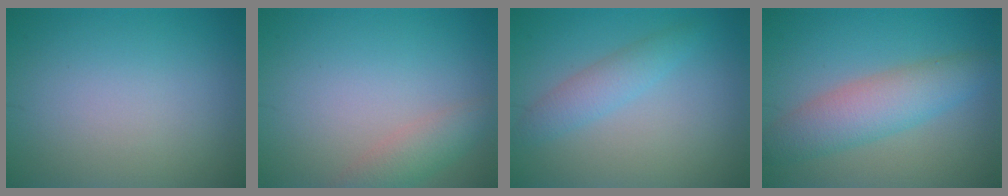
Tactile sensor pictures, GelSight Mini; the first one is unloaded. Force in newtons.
{"total": 2.5, "press": 2.5, "slide": 0.2}
{"total": 2.4, "press": 2.4, "slide": 0.1}
{"total": 5.0, "press": 5.0, "slide": 0.1}